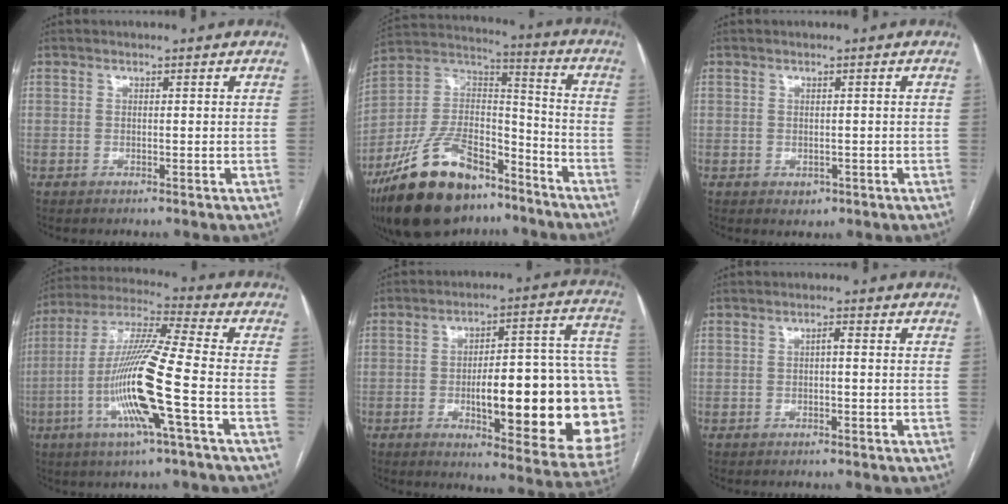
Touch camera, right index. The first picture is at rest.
{"total": 22.6, "force": [-15.8, 9.7, 13.0], "torque": [-0.277, 0.019, -0.278]}
{"total": 1.6, "force": [-0.5, 1.3, 0.7], "torque": [-0.008, 0.001, 0.000]}
{"total": 15.6, "force": [-4.5, -0.3, 14.9], "torque": [-0.300, -0.007, -0.095]}
{"total": 26.5, "force": [-4.4, 5.8, 25.5], "torque": [-0.254, 0.020, -0.048]}
{"total": 1.1, "force": [-0.1, 0.3, 1.0], "torque": [-0.015, 0.004, -0.002]}